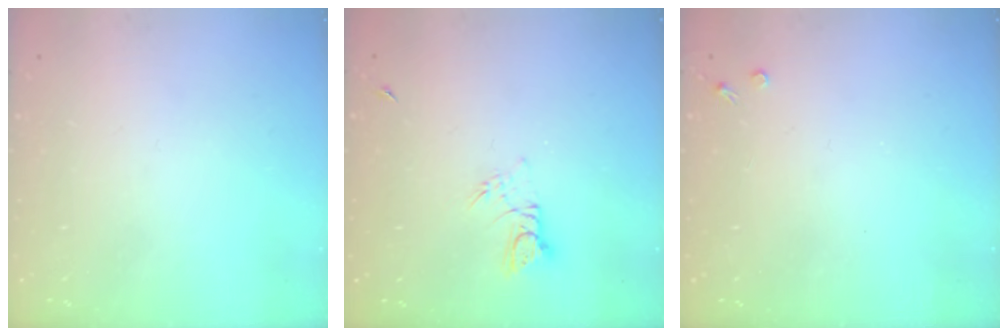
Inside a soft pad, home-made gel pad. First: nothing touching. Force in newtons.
{"total": 3.6, "press": 3.6, "slide": 0.3}
{"total": 2.7, "press": 2.7, "slide": 0.4}